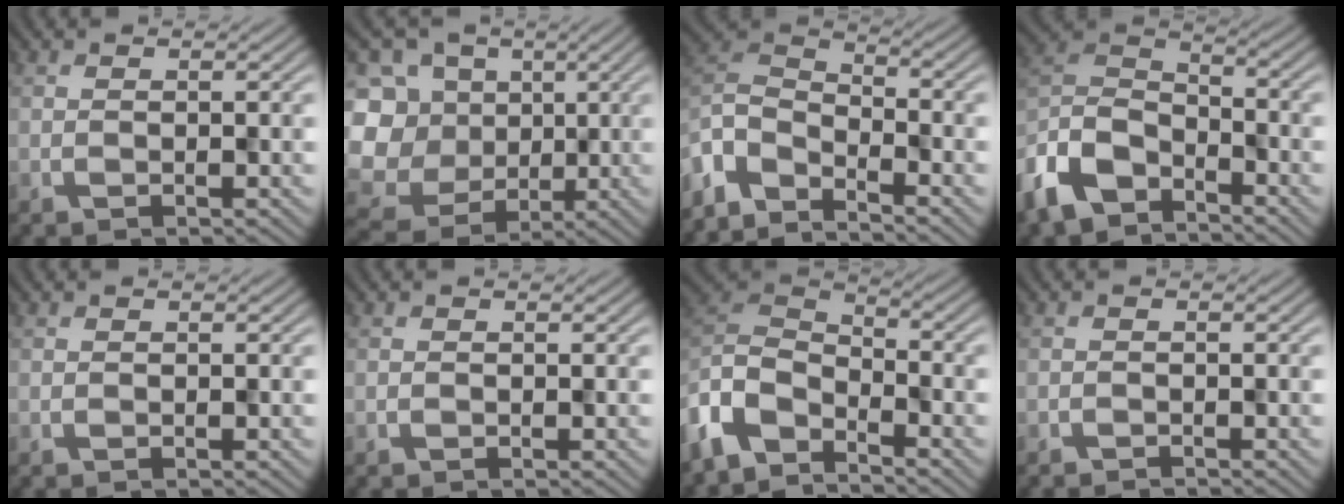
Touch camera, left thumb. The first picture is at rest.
{"total": 18.3, "force": [-1.0, 16.6, 7.5], "torque": [-0.258, 0.004, -0.026]}
{"total": 7.5, "force": [-6.0, 2.6, 3.7], "torque": [-0.090, -0.007, -0.140]}
{"total": 10.9, "force": [-7.3, 5.4, 6.0], "torque": [-0.144, -0.005, -0.169]}
{"total": 0.0}
{"total": 0.0}
{"total": 9.0, "force": [-6.2, 4.0, 5.1], "torque": [-0.121, -0.007, -0.143]}
{"total": 0.8, "force": [-0.8, -0.1, 0.1], "torque": [0.001, 0.000, -0.017]}